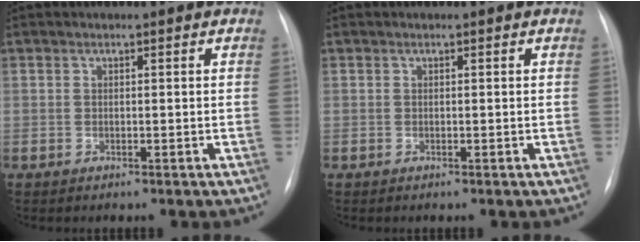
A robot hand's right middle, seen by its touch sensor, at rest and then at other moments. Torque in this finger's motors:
{"motor_torque": [-0.12, 0.05, -0.04, 0.00]}